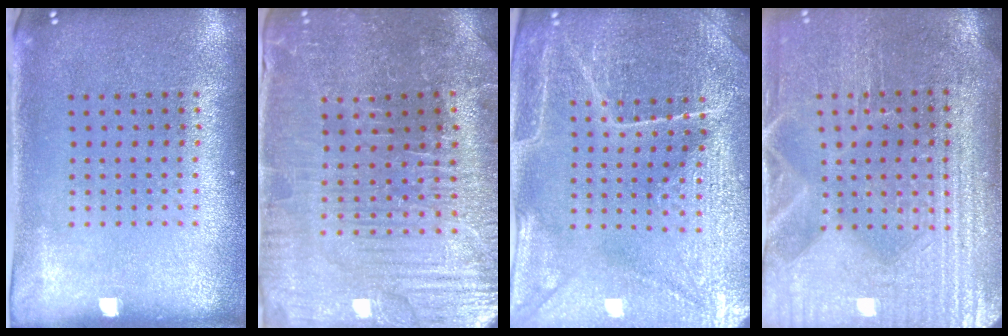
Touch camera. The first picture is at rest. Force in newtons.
{"total": 3.7, "press": 3.7, "slide": 0.4}
{"total": 4.3, "press": 4.2, "slide": 1.1}
{"total": 4.2, "press": 3.9, "slide": 1.5}